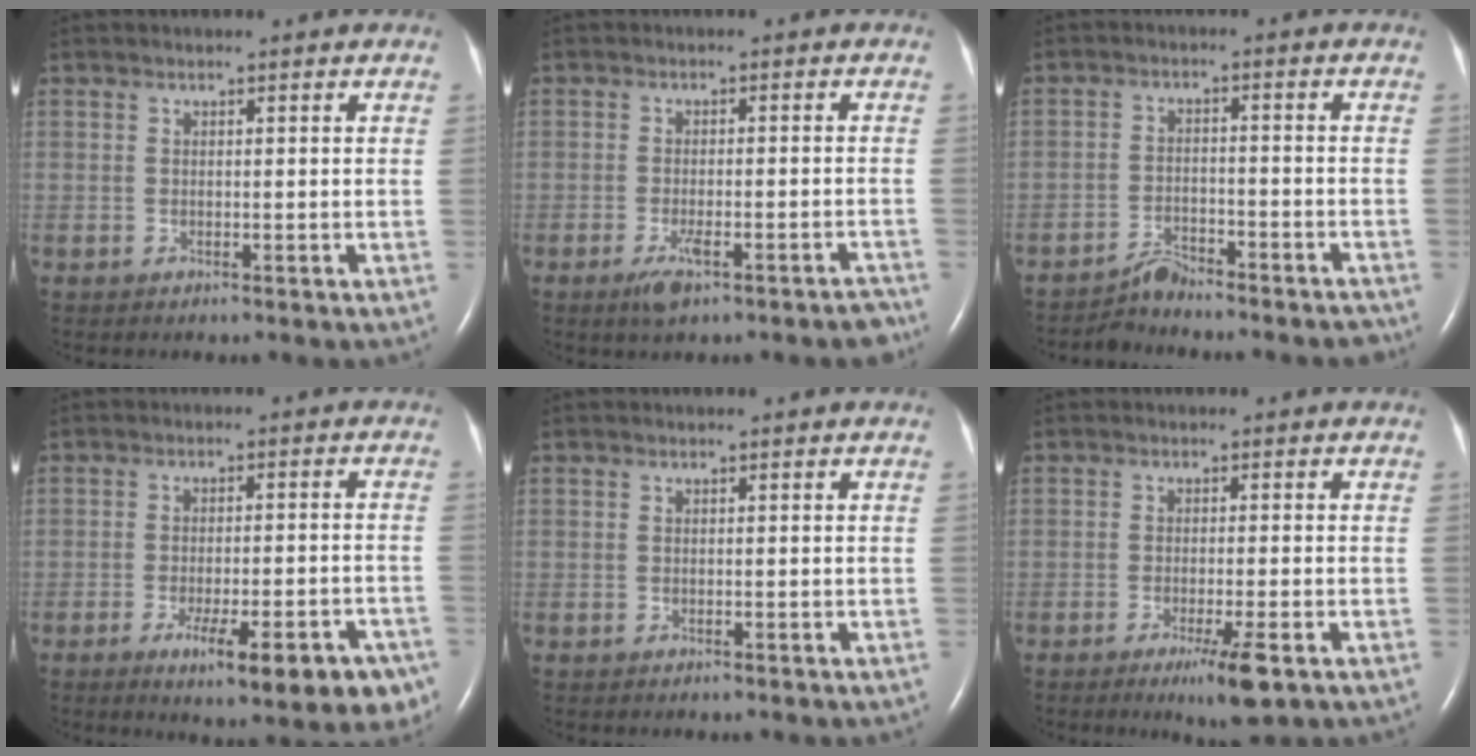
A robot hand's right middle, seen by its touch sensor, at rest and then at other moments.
{"total": 5.9, "force": [-4.2, 1.2, 3.9], "torque": [-0.047, 0.001, -0.059]}
{"total": 5.5, "force": [-5.4, 0.9, 0.6], "torque": [0.000, 0.003, -0.086]}
{"total": 13.3, "force": [-8.0, 3.2, 10.1], "torque": [-0.080, 0.005, -0.105]}
{"total": 0.0}
{"total": 4.8, "force": [-2.5, 0.1, 4.1], "torque": [-0.070, -0.014, -0.038]}